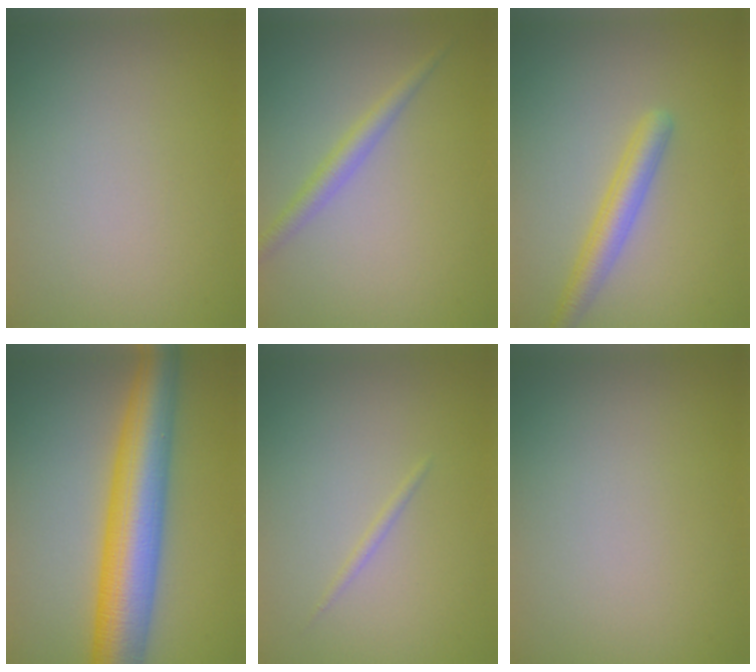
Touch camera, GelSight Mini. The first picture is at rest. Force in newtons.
{"total": 2.0, "press": 2.0, "slide": 0.0}
{"total": 2.9, "press": 2.9, "slide": 0.1}
{"total": 9.6, "press": 9.6, "slide": 0.1}
{"total": 0.6, "press": 0.6, "slide": 0.0}
{"total": 0.0}